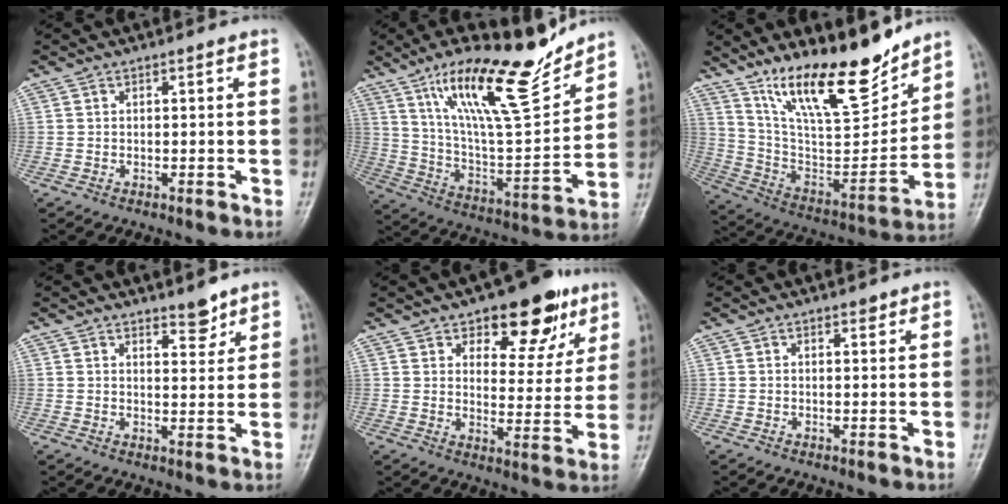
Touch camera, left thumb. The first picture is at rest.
{"total": 20.9, "force": [14.6, 5.0, 14.1], "torque": [-0.197, -0.081, 0.255]}
{"total": 20.3, "force": [15.1, 5.7, 12.2], "torque": [-0.158, -0.094, 0.272]}
{"total": 3.5, "force": [2.9, 1.3, 1.6], "torque": [-0.008, -0.024, 0.044]}
{"total": 14.0, "force": [8.3, 7.2, 8.6], "torque": [-0.059, -0.040, 0.117]}
{"total": 0.8, "force": [0.6, 0.4, 0.3], "torque": [-0.004, -0.005, 0.007]}